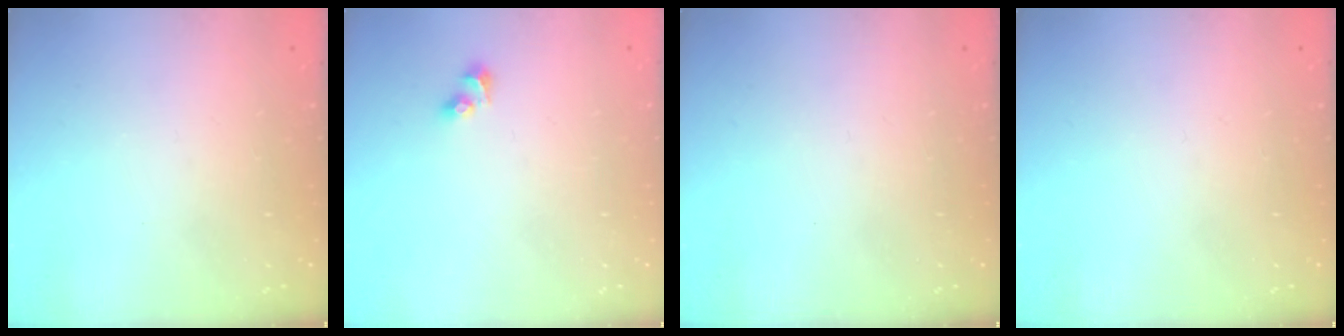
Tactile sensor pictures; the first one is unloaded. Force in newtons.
{"total": 3.5, "press": 3.0, "slide": 1.8}
{"total": 0.0}
{"total": 0.0}